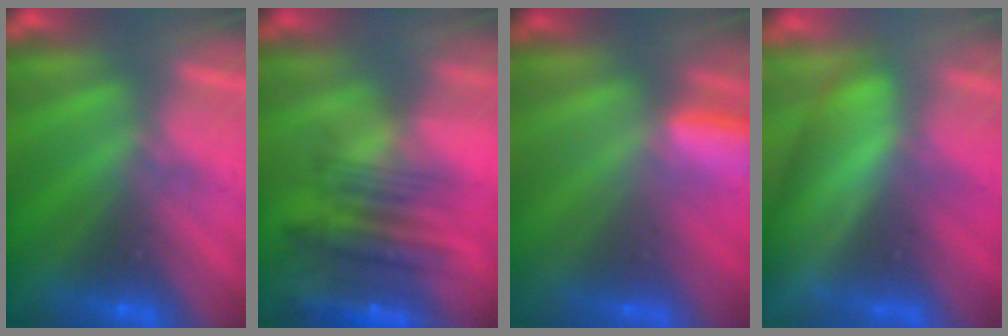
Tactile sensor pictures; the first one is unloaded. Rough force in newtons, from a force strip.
{"total": 7.4}
{"total": 2.8}
{"total": 3.7}